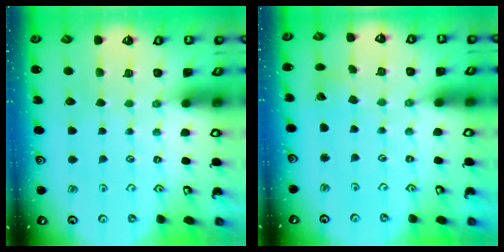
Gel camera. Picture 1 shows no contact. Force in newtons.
{"total": 2.4, "press": 2.4, "slide": 0.2}